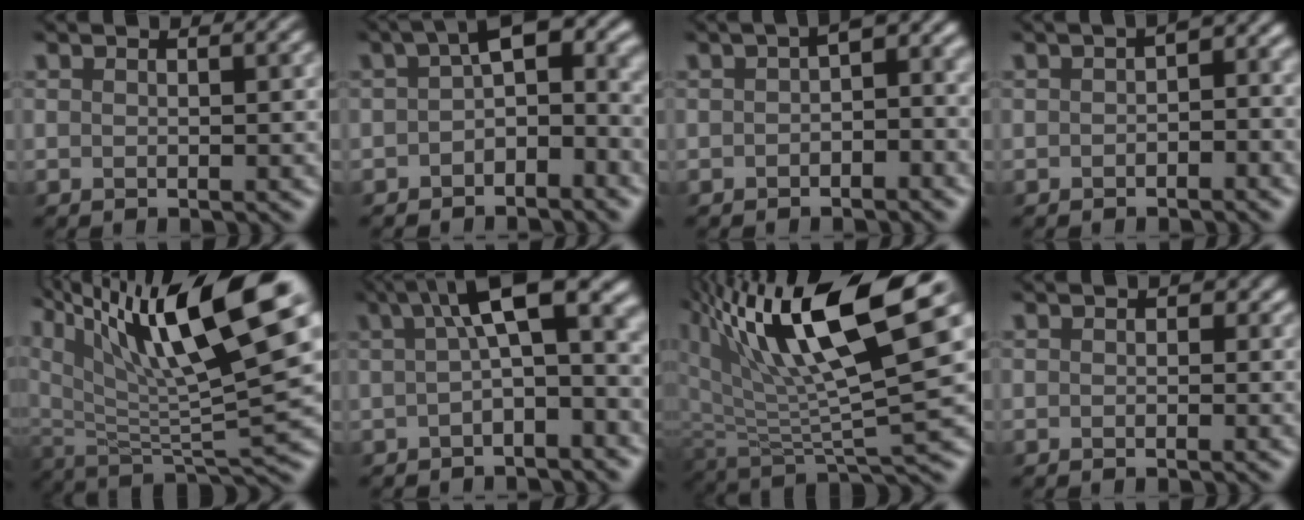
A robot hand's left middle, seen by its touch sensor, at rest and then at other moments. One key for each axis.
{"total": 6.1, "fx": -0.9, "fy": 3.3, "fz": 5.0, "tx": -0.057, "ty": 0.020, "tz": -0.028}
{"total": 4.4, "fx": -0.3, "fy": 2.4, "fz": 3.6, "tx": -0.035, "ty": 0.011, "tz": -0.010}
{"total": 3.5, "fx": -0.2, "fy": 2.0, "fz": 2.9, "tx": -0.020, "ty": 0.008, "tz": -0.005}
{"total": 13.8, "fx": 7.8, "fy": 3.5, "fz": 10.8, "tx": -0.185, "ty": 0.007, "tz": 0.151}
{"total": 8.1, "fx": 1.7, "fy": 2.8, "fz": 7.4, "tx": -0.095, "ty": 0.025, "tz": 0.019}
{"total": 11.3, "fx": 5.4, "fy": 3.5, "fz": 9.2, "tx": -0.161, "ty": -0.006, "tz": 0.106}
{"total": 1.1, "fx": 0.1, "fy": 0.9, "fz": 0.6, "tx": 0.002, "ty": 0.000, "tz": 0.001}